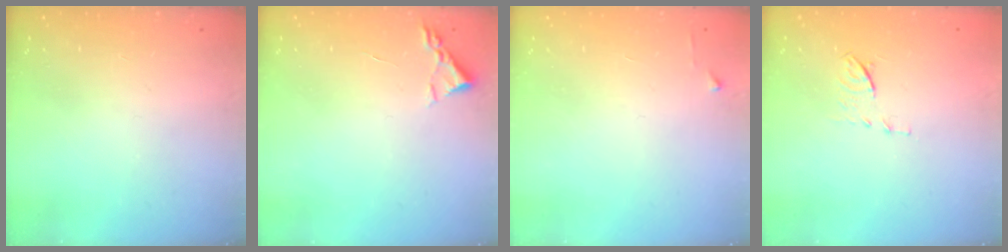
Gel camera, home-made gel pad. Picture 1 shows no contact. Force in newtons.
{"total": 2.2, "press": 2.2, "slide": 0.3}
{"total": 3.2, "press": 3.1, "slide": 0.4}
{"total": 6.2, "press": 6.1, "slide": 1.0}